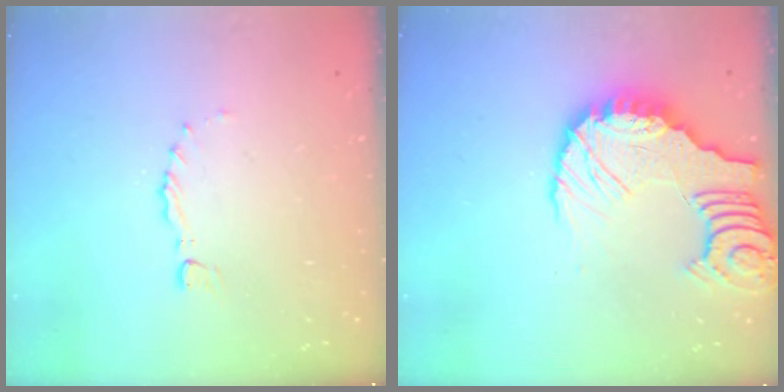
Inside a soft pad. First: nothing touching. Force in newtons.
{"total": 13.5, "press": 13.3, "slide": 1.9}